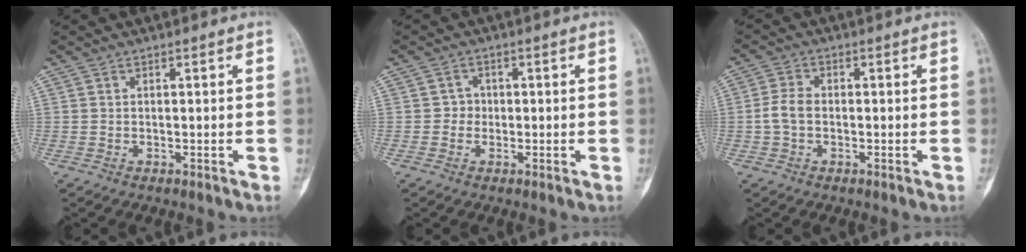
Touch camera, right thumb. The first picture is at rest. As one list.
[{"total": 1.9, "force": [-0.3, 1.8, 0.5], "torque": [0.010, 0.010, -0.011]}, {"total": 3.9, "force": [-0.6, 2.6, 2.8], "torque": [-0.061, 0.010, -0.017]}]